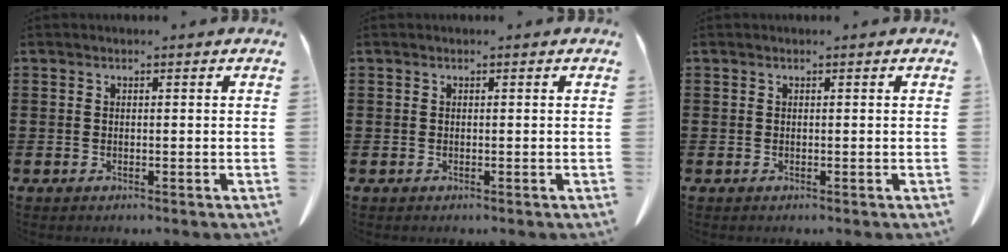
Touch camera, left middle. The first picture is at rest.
{"total": 0.0}
{"total": 0.0}